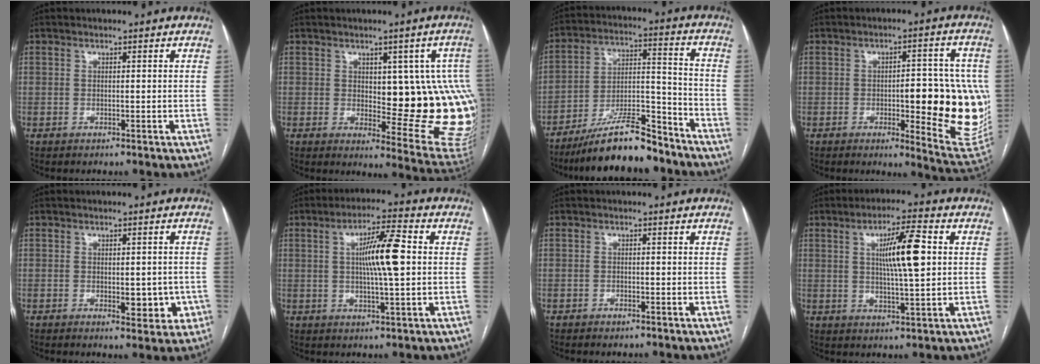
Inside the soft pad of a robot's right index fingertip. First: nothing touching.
{"total": 16.2, "force": [0.5, 5.5, 15.2], "torque": [-0.125, 0.007, 0.020]}
{"total": 15.0, "force": [-12.5, 2.9, 7.8], "torque": [-0.131, 0.020, -0.214]}
{"total": 17.5, "force": [-1.8, 4.5, 16.8], "torque": [-0.149, 0.007, -0.007]}
{"total": 5.2, "force": [-1.3, 2.5, 4.4], "torque": [-0.044, 0.004, -0.009]}
{"total": 9.2, "force": [1.1, 0.7, 9.1], "torque": [-0.159, 0.007, 0.017]}
{"total": 0.7, "force": [-0.5, 0.3, 0.4], "torque": [-0.008, -0.001, -0.005]}
{"total": 9.3, "force": [1.9, 0.9, 9.0], "torque": [-0.154, 0.004, 0.032]}